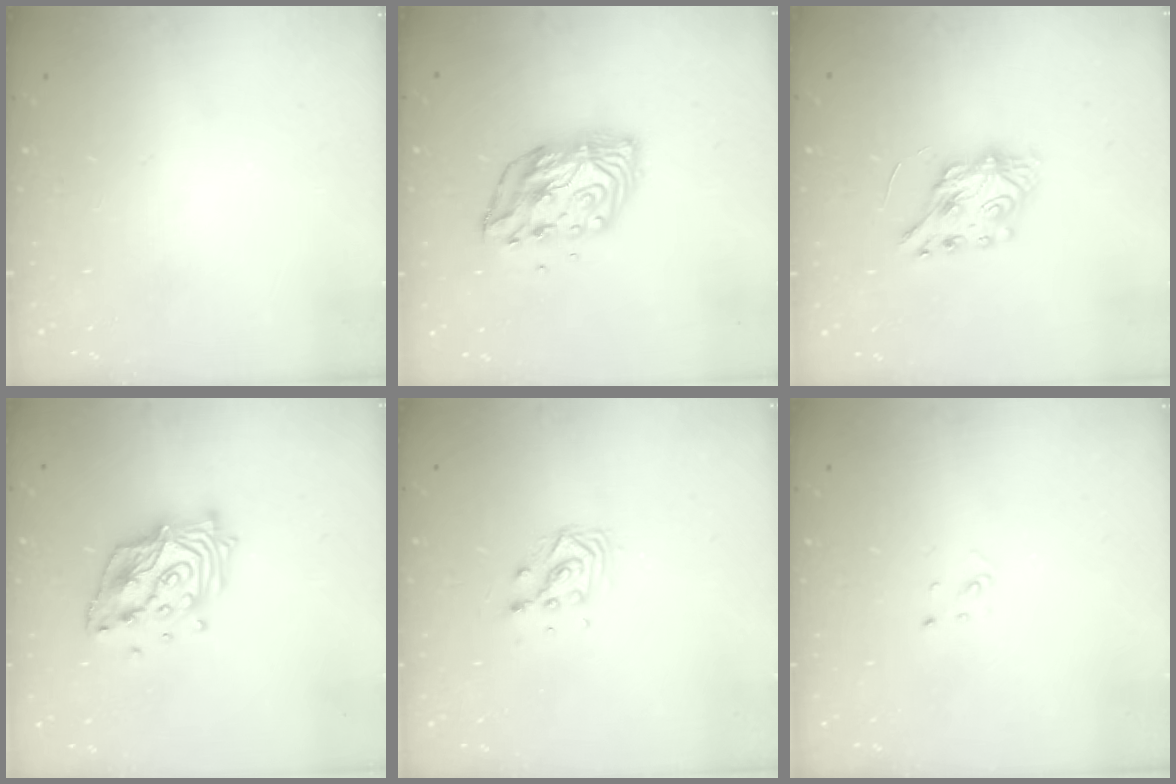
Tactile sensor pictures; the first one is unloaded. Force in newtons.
{"total": 10.5, "press": 10.5, "slide": 1.1}
{"total": 7.2, "press": 7.1, "slide": 0.4}
{"total": 15.5, "press": 15.5, "slide": 1.2}
{"total": 5.7, "press": 5.7, "slide": 0.2}
{"total": 2.0, "press": 2.0, "slide": 0.1}